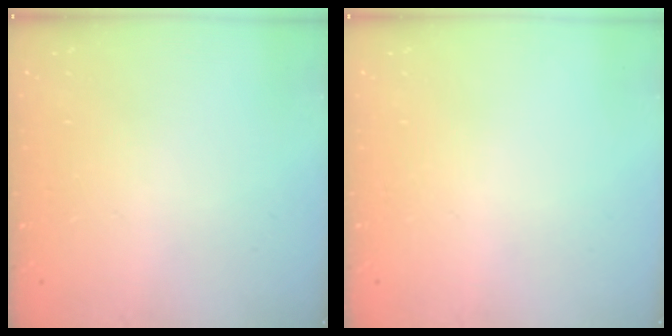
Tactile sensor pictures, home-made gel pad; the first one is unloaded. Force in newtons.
{"total": 0.0}